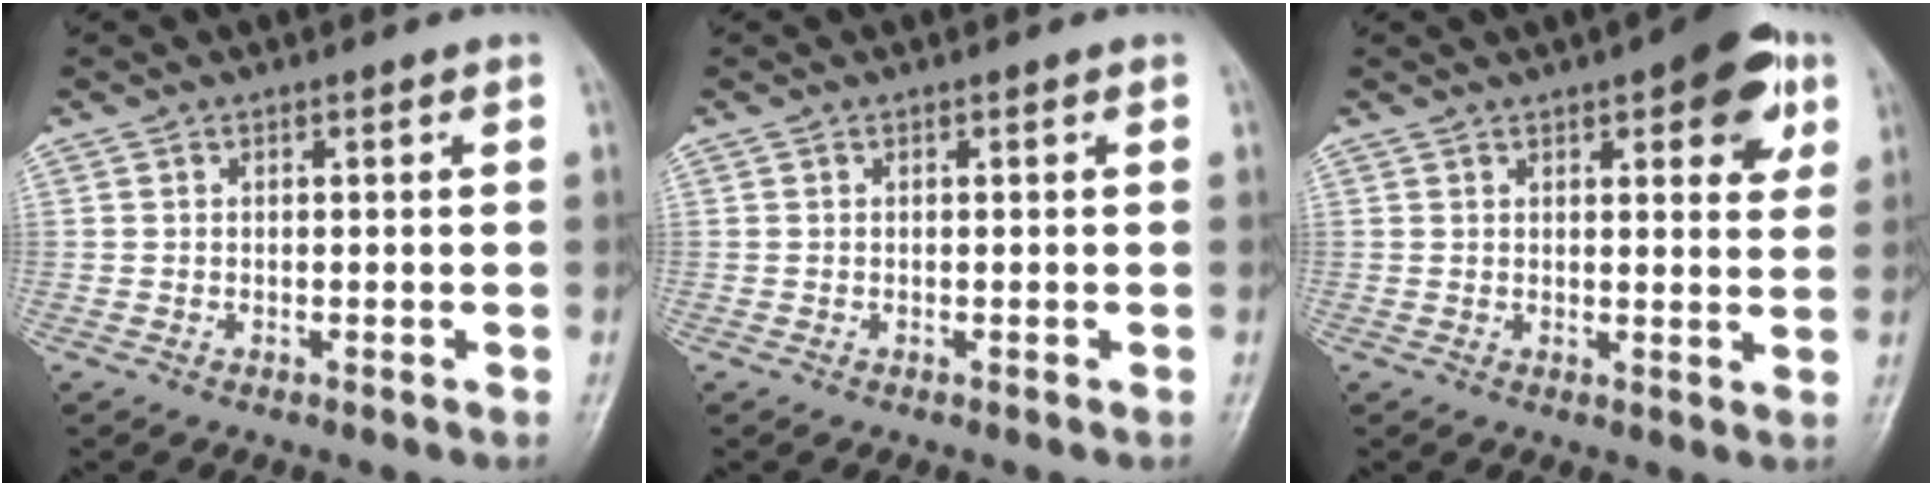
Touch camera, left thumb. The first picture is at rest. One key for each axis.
{"total": 0.0}
{"total": 9.8, "fx": 4.7, "fy": 3.6, "fz": 7.8, "tx": -0.070, "ty": -0.011, "tz": 0.050}